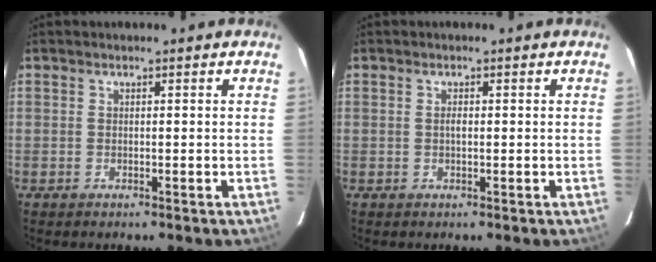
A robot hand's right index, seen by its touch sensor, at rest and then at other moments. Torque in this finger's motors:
{"motor_torque": [0.18, 0.14, 0.22, 0.03]}